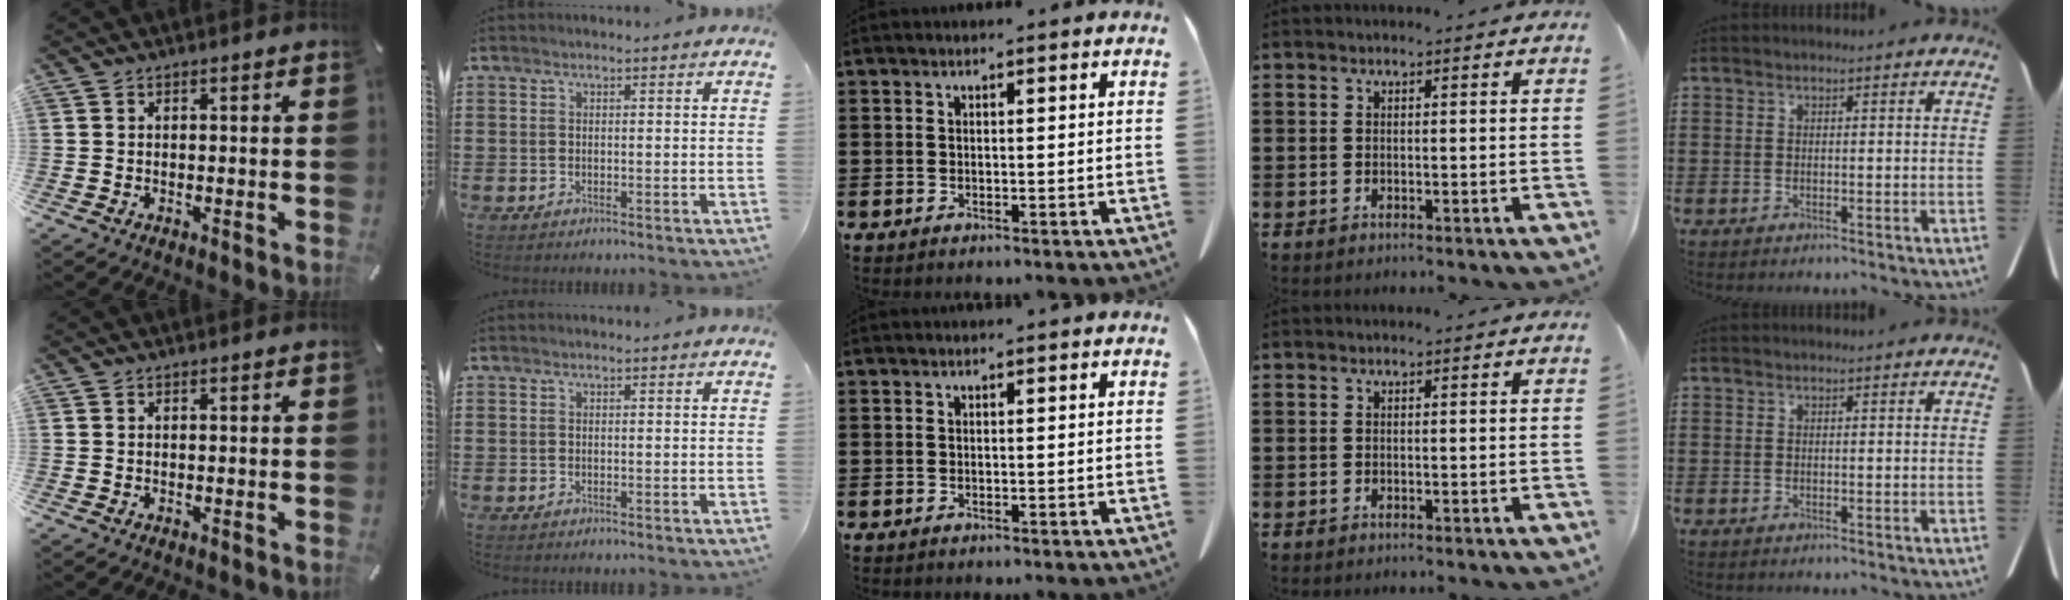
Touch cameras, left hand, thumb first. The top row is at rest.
{}